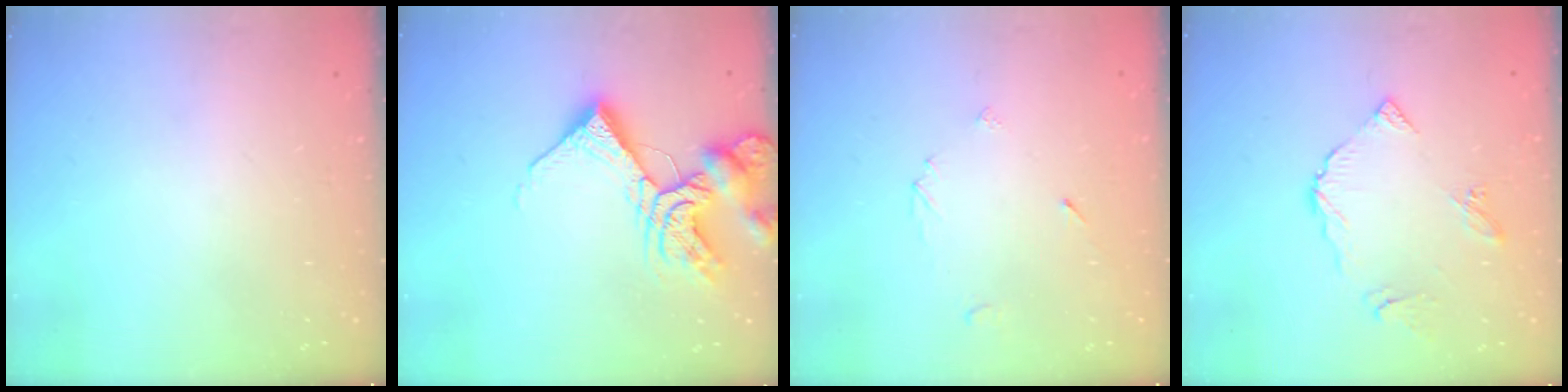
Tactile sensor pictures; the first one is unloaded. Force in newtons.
{"total": 14.3, "press": 14.2, "slide": 1.7}
{"total": 2.3, "press": 2.3, "slide": 0.2}
{"total": 7.5, "press": 7.5, "slide": 0.8}